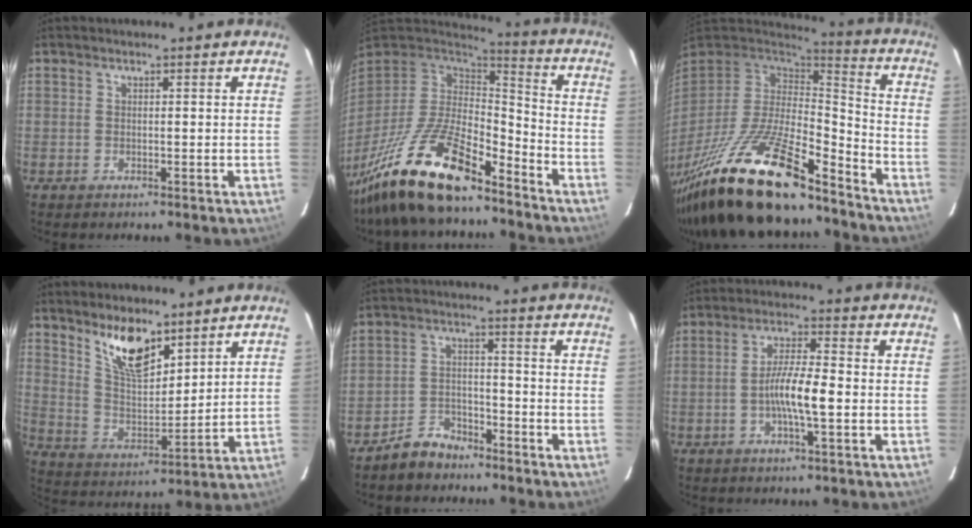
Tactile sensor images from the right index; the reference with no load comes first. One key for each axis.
{"total": 21.0, "fx": -15.0, "fy": 6.1, "fz": 13.4, "tx": -0.274, "ty": -0.037, "tz": -0.272}
{"total": 28.1, "fx": -20.4, "fy": 7.5, "fz": 17.8, "tx": -0.345, "ty": -0.058, "tz": -0.343}
{"total": 11.2, "fx": 7.9, "fy": 4.1, "fz": 6.8, "tx": -0.119, "ty": -0.004, "tz": 0.156}
{"total": 6.3, "fx": -5.2, "fy": 3.2, "fz": 1.4, "tx": -0.041, "ty": 0.019, "tz": -0.088}
{"total": 7.2, "fx": -1.7, "fy": 0.8, "fz": 6.9, "tx": -0.129, "ty": 0.003, "tz": -0.033}